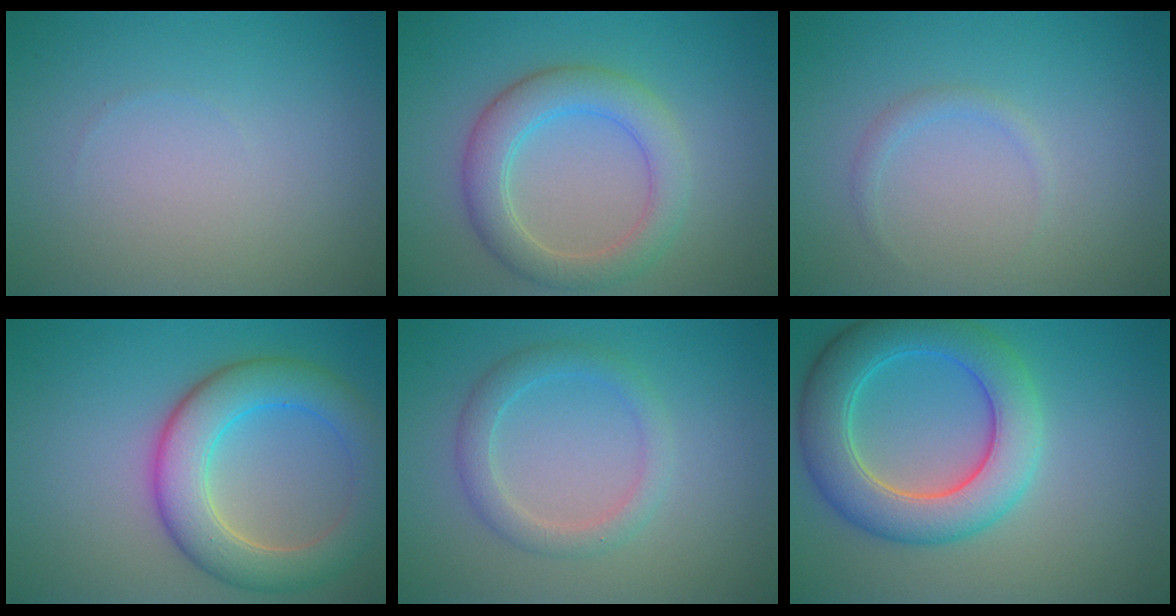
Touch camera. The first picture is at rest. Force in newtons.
{"total": 4.7, "press": 4.7, "slide": 0.1}
{"total": 0.9, "press": 0.9, "slide": 0.1}
{"total": 6.8, "press": 6.8, "slide": 0.5}
{"total": 2.6, "press": 2.6, "slide": 0.1}
{"total": 7.4, "press": 7.4, "slide": 0.5}